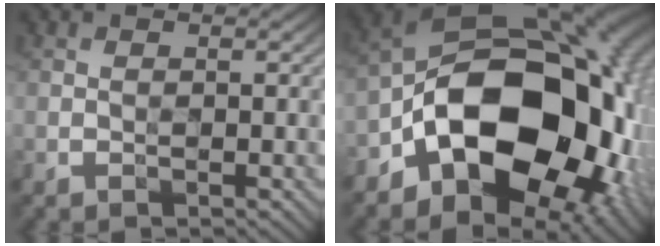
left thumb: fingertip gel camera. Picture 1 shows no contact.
{"total": 19.1, "force": [-5.8, 12.4, 13.4], "torque": [-0.204, -0.017, -0.095]}